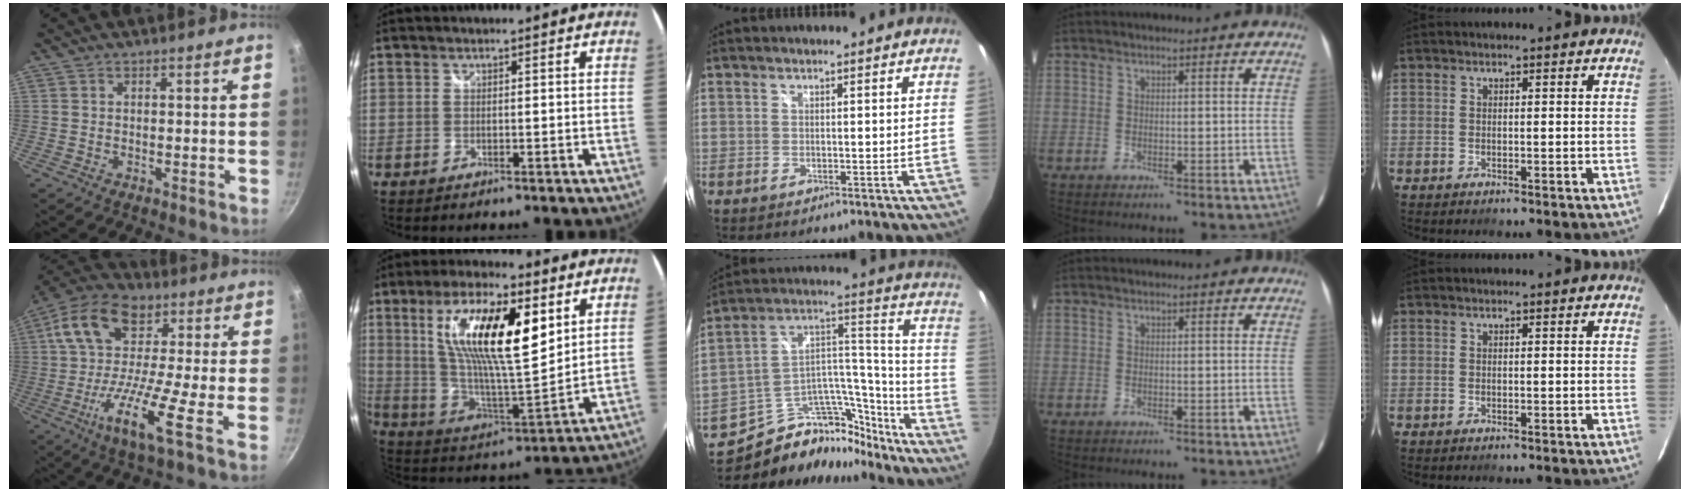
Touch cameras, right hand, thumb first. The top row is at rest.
{"thumb": {"total": 16.4, "force": [-1.1, 6.4, 15.0], "torque": [-0.269, 0.022, -0.052]}, "index": {"total": 20.9, "force": [8.0, 6.4, 18.3], "torque": [-0.330, 0.004, 0.146]}, "middle": {"total": 22.8, "force": [-17.9, 10.7, 9.3], "torque": [-0.151, 0.084, -0.261]}}